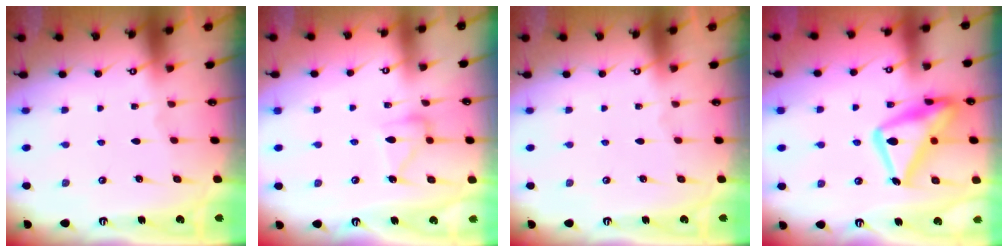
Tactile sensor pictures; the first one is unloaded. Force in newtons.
{"total": 9.5, "press": 9.5, "slide": 0.7}
{"total": 0.0}
{"total": 20.9, "press": 20.8, "slide": 1.7}